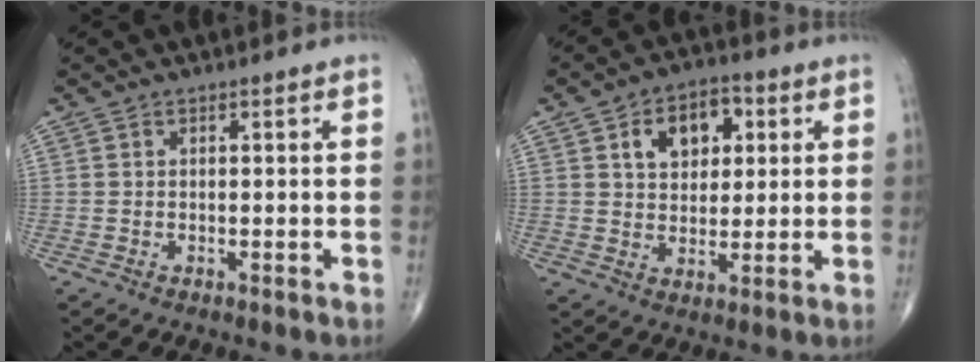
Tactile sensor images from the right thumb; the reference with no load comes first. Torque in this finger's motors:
{"motor_torque": [0.00, 0.03, 0.11, 0.03, 0.13]}